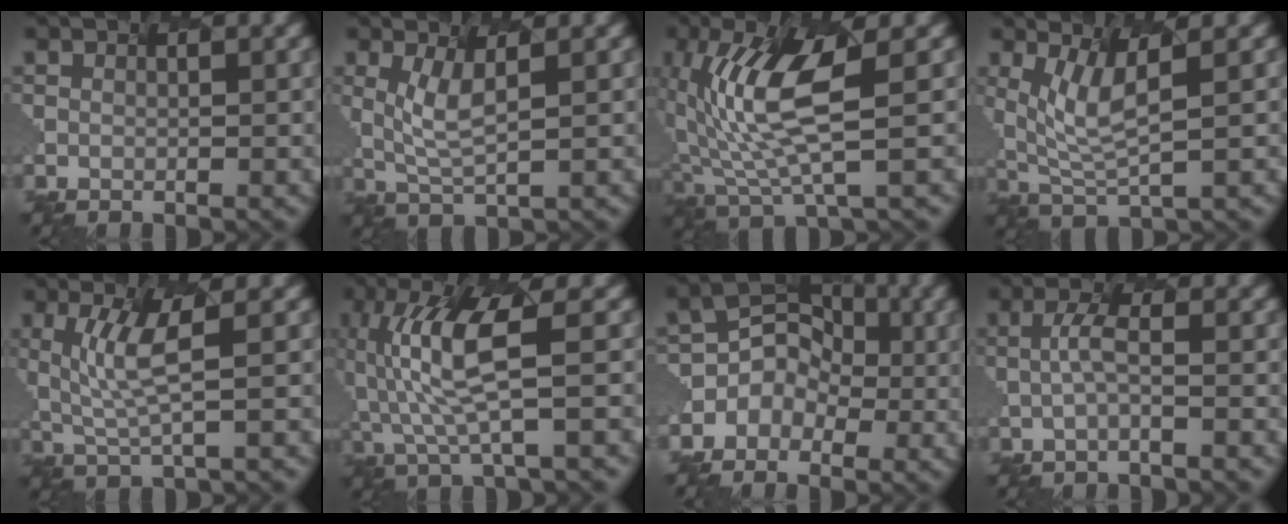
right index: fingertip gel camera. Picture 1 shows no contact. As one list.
[{"total": 2.7, "force": [0.0, 0.5, 2.7], "torque": [-0.074, -0.007, 0.016]}, {"total": 7.4, "force": [0.2, 1.9, 7.2], "torque": [-0.158, -0.003, 0.016]}, {"total": 3.7, "force": [0.7, 0.8, 3.5], "torque": [-0.090, -0.012, 0.033]}, {"total": 3.7, "force": [0.1, 0.4, 3.7], "torque": [-0.093, -0.005, 0.017]}, {"total": 6.9, "force": [-0.7, 1.0, 6.8], "torque": [-0.154, 0.006, 0.000]}, {"total": 4.5, "force": [-2.5, 3.6, 1.0], "torque": [0.009, 0.018, -0.055]}, {"total": 1.8, "force": [-1.0, 0.0, 1.4], "torque": [-0.037, 0.004, -0.010]}]